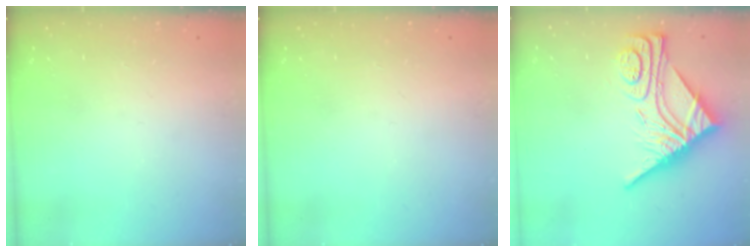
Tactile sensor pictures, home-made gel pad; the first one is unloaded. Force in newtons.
{"total": 0.0}
{"total": 13.4, "press": 13.4, "slide": 1.1}